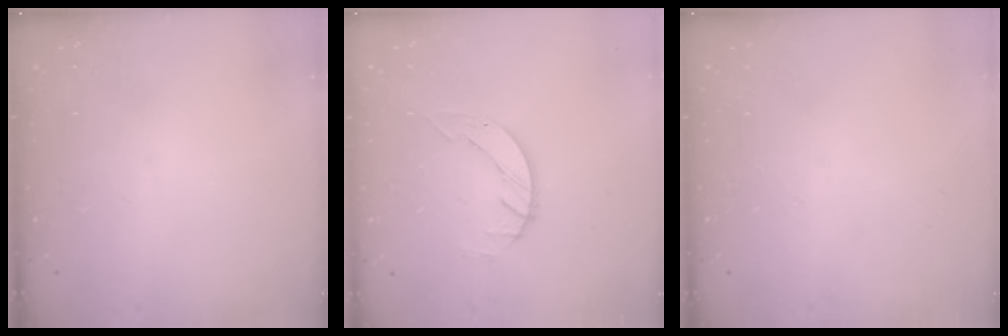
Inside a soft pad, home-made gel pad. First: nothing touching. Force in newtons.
{"total": 2.6, "press": 2.6, "slide": 0.3}
{"total": 0.0}